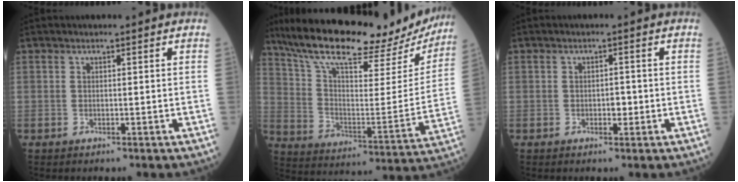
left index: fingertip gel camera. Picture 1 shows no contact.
{"total": 27.5, "force": [23.4, 6.5, 12.8], "torque": [-0.215, -0.019, 0.330]}
{"total": 1.6, "force": [-0.6, 0.8, 1.2], "torque": [-0.014, 0.000, -0.011]}